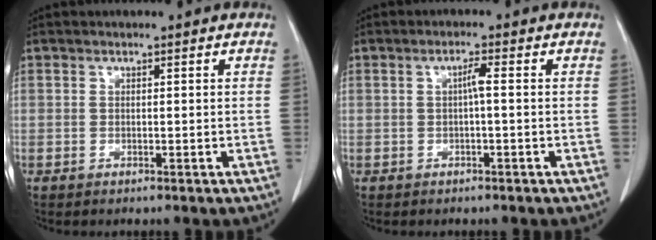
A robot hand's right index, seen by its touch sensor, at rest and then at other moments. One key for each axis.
{"total": 1.7, "fx": 0.0, "fy": 0.1, "fz": 1.7, "tx": -0.031, "ty": 0.004, "tz": 0.000}